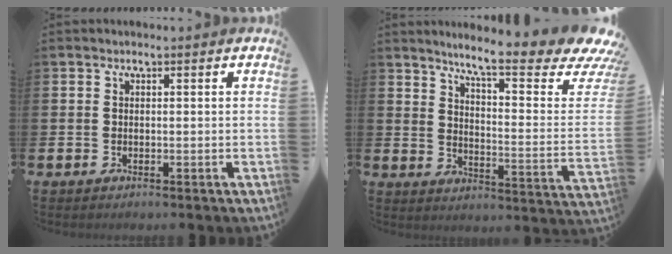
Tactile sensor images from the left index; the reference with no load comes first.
{"total": 9.7, "force": [7.2, 1.5, 6.4], "torque": [-0.111, -0.061, 0.108]}